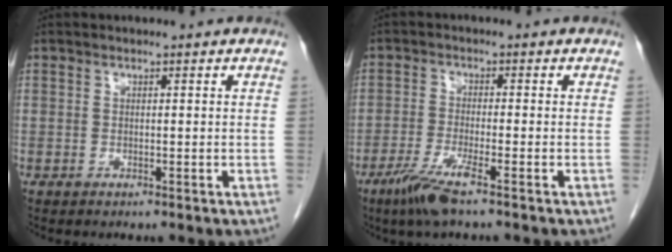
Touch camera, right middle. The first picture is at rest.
{"total": 5.4, "force": [-3.5, -0.1, 4.1], "torque": [-0.086, -0.014, -0.072]}